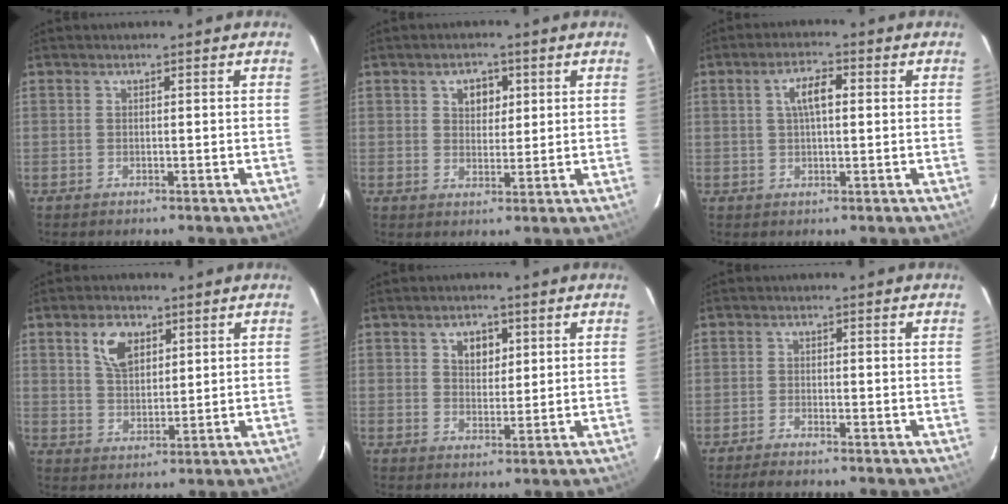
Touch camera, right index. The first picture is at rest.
{"total": 4.1, "force": [1.6, 3.1, 2.3], "torque": [-0.029, 0.010, 0.028]}
{"total": 4.9, "force": [1.1, 1.8, 4.4], "torque": [-0.083, 0.013, 0.020]}
{"total": 6.9, "force": [3.3, 4.1, 4.5], "torque": [-0.080, 0.010, 0.064]}
{"total": 4.3, "force": [1.8, 3.0, 2.5], "torque": [-0.035, 0.006, 0.031]}
{"total": 2.6, "force": [-2.4, 0.3, 1.1], "torque": [-0.034, -0.006, -0.045]}